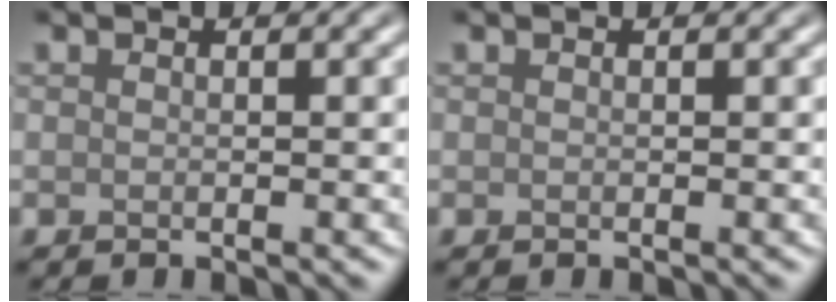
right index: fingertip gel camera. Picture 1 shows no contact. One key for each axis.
{"total": 0.0}